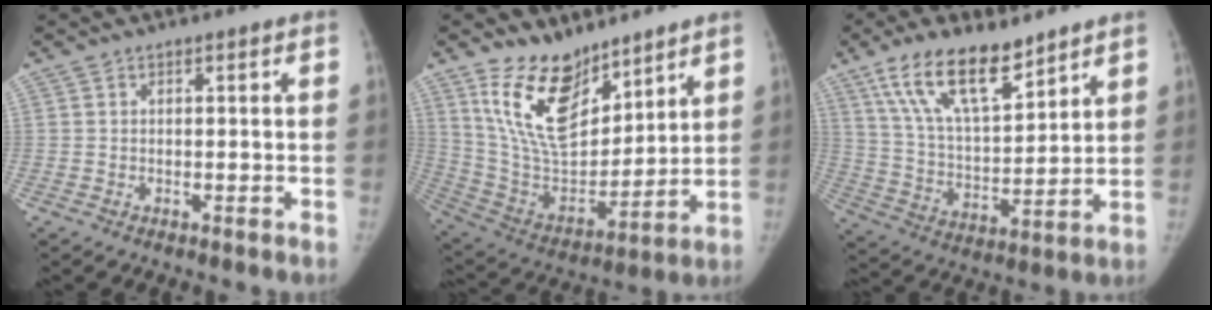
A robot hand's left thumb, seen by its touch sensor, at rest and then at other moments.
{"total": 17.6, "force": [12.1, 8.6, 9.4], "torque": [-0.121, -0.078, 0.243]}
{"total": 16.0, "force": [10.7, 6.2, 10.2], "torque": [-0.154, -0.051, 0.205]}